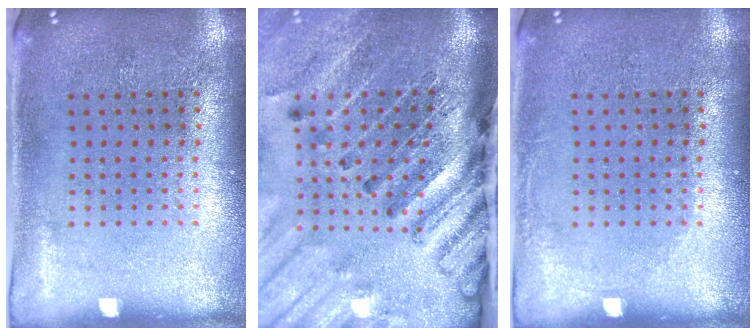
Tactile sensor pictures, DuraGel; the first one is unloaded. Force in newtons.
{"total": 4.3, "press": 3.2, "slide": 2.8}
{"total": 0.7, "press": 0.7, "slide": 0.1}